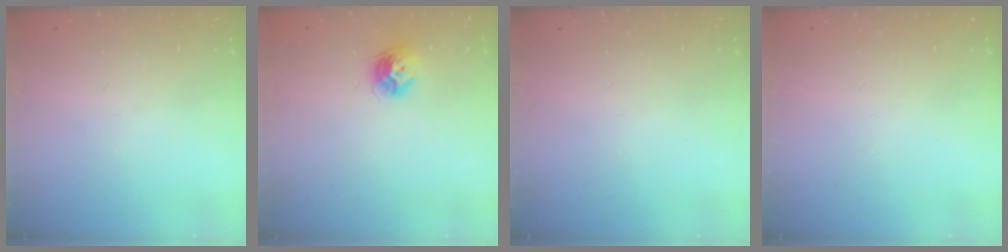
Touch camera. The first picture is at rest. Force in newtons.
{"total": 8.8, "press": 8.8, "slide": 0.2}
{"total": 0.0}
{"total": 0.0}